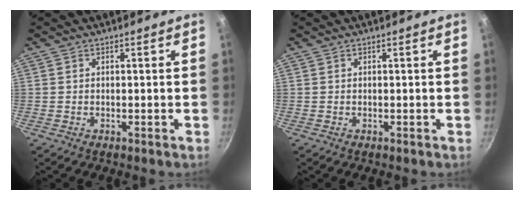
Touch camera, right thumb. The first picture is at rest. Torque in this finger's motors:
{"motor_torque": [-0.21, 0.21, -0.01, 0.00, 0.01]}